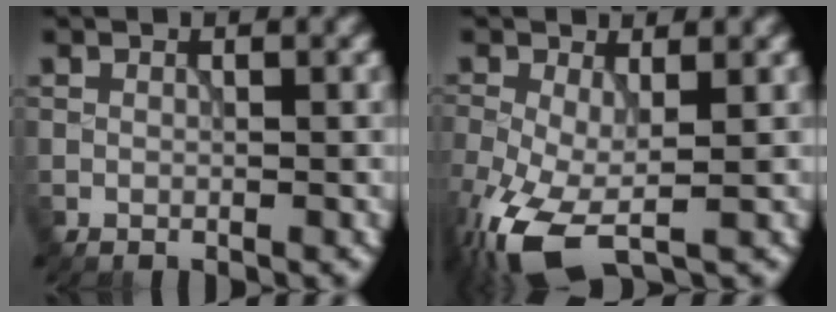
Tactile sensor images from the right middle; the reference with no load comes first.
{"total": 8.1, "force": [-3.4, 3.4, 6.5], "torque": [-0.164, -0.026, -0.060]}